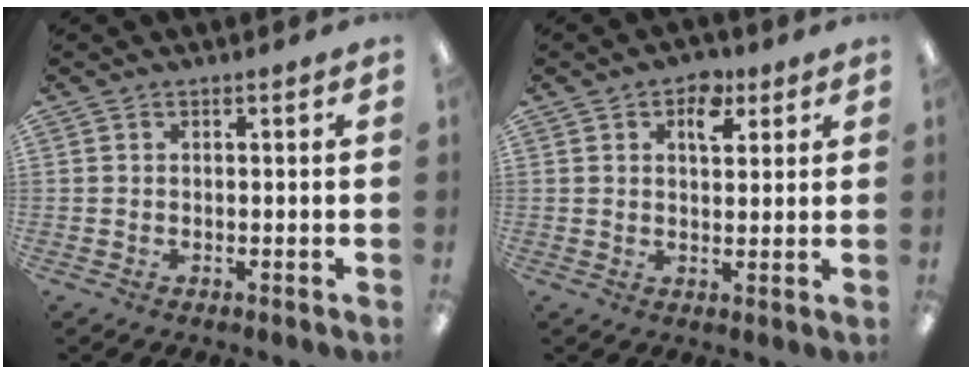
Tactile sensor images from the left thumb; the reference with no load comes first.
{"total": 6.5, "force": [2.9, 4.0, 4.3], "torque": [-0.035, -0.015, 0.043]}